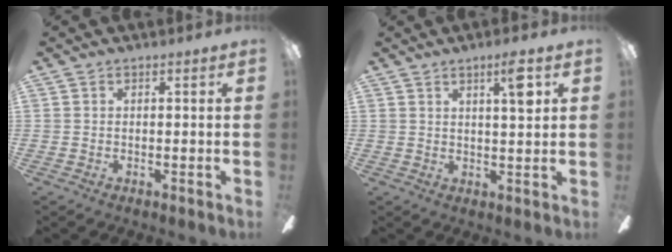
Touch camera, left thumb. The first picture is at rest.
{"total": 6.0, "force": [3.1, 1.1, 5.0], "torque": [-0.073, -0.009, 0.043]}